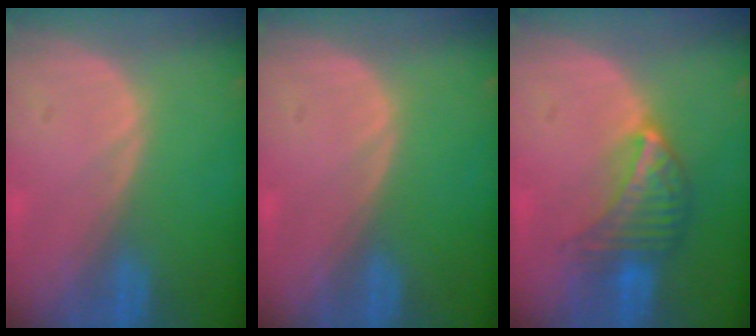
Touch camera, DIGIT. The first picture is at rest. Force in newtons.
{"total": 0.0}
{"total": 7.1, "press": 6.3, "slide": 3.1}